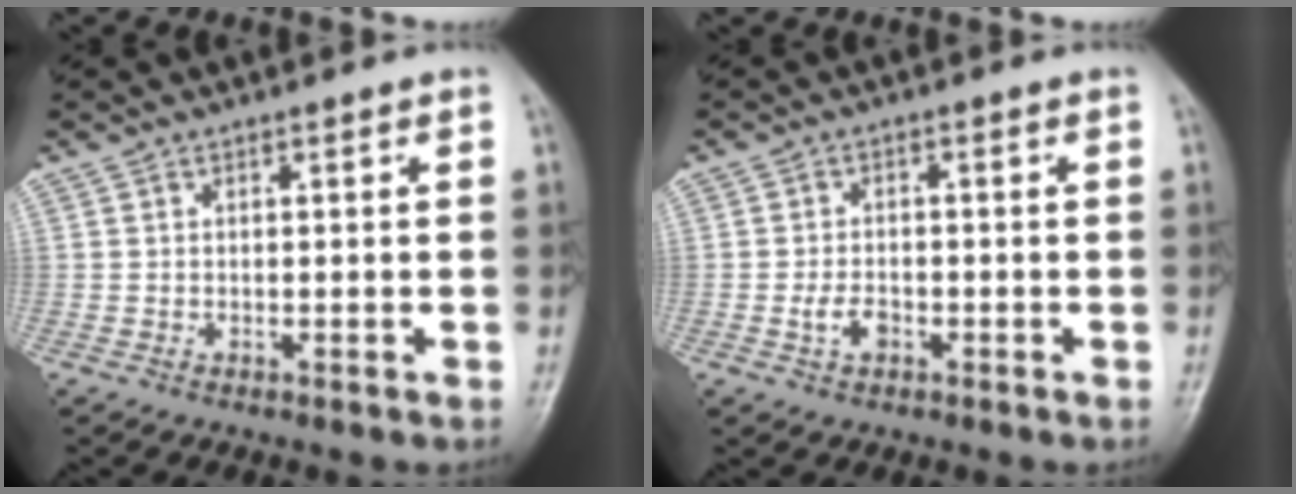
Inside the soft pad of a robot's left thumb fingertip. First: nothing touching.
{"total": 3.2, "force": [-1.3, 2.1, 1.9], "torque": [-0.030, 0.010, -0.025]}